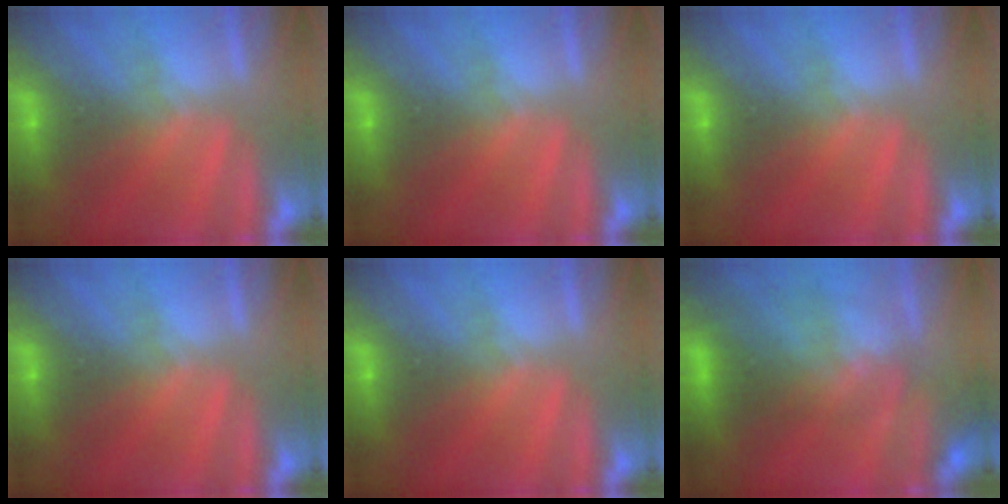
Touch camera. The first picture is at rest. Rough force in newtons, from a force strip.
{"total": 0.0}
{"total": 0.0}
{"total": 0.0}
{"total": 0.0}
{"total": 2.8}